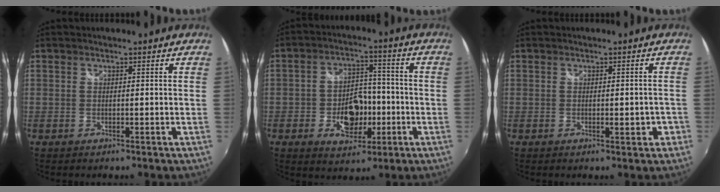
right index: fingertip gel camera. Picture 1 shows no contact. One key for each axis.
{"total": 9.6, "fx": -3.1, "fy": 6.1, "fz": 6.7, "tx": -0.127, "ty": 0.018, "tz": -0.036}
{"total": 2.6, "fx": -1.1, "fy": 1.1, "fz": 2.2, "tx": -0.029, "ty": 0.004, "tz": -0.007}